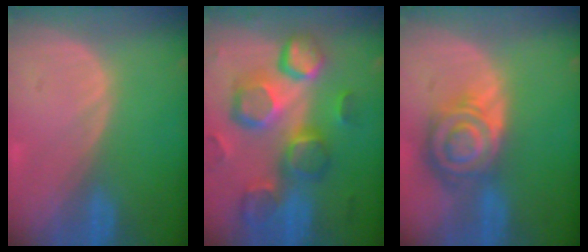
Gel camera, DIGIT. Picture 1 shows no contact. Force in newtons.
{"total": 13.0, "press": 11.4, "slide": 6.3}
{"total": 8.6, "press": 7.5, "slide": 4.3}